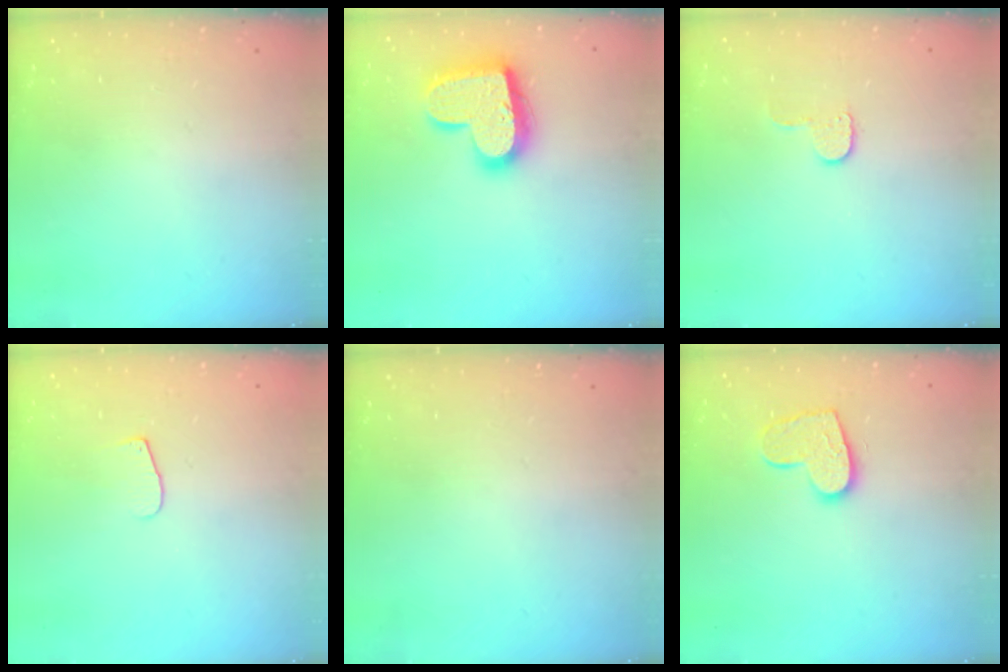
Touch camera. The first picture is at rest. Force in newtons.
{"total": 20.0, "press": 20.0, "slide": 1.2}
{"total": 5.4, "press": 5.4, "slide": 0.5}
{"total": 4.8, "press": 4.8, "slide": 0.4}
{"total": 0.0}
{"total": 11.7, "press": 11.7, "slide": 0.8}